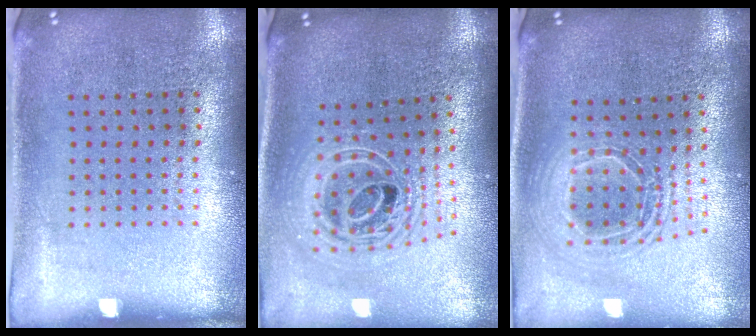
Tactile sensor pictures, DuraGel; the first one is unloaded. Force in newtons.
{"total": 2.4, "press": 1.8, "slide": 1.7}
{"total": 2.0, "press": 1.5, "slide": 1.3}